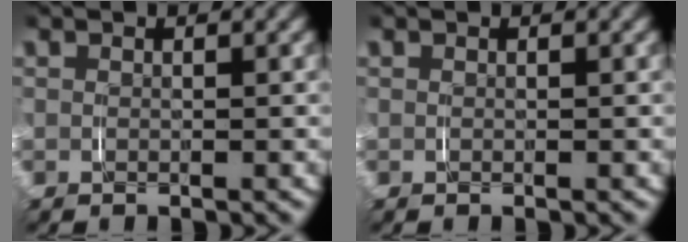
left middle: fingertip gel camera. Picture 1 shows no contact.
{"total": 0.0}